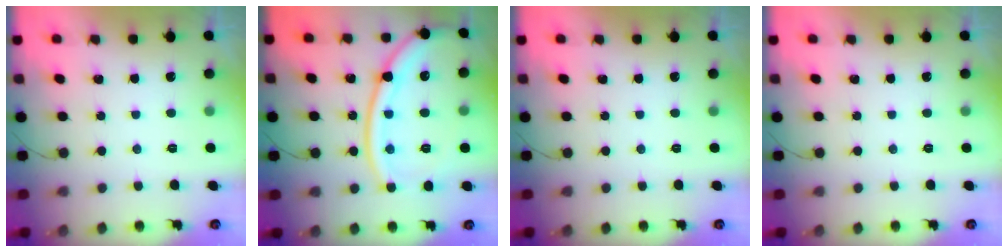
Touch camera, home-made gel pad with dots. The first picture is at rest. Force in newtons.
{"total": 18.4, "press": 18.3, "slide": 1.9}
{"total": 0.0}
{"total": 0.0}